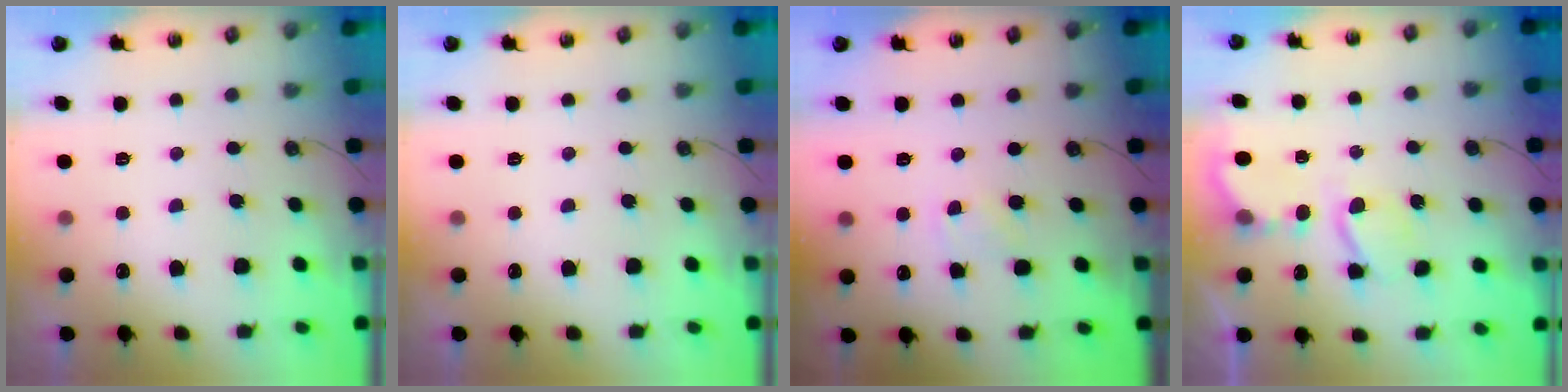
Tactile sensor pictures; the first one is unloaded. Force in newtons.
{"total": 0.0}
{"total": 2.4, "press": 2.4, "slide": 0.3}
{"total": 6.2, "press": 6.2, "slide": 0.5}